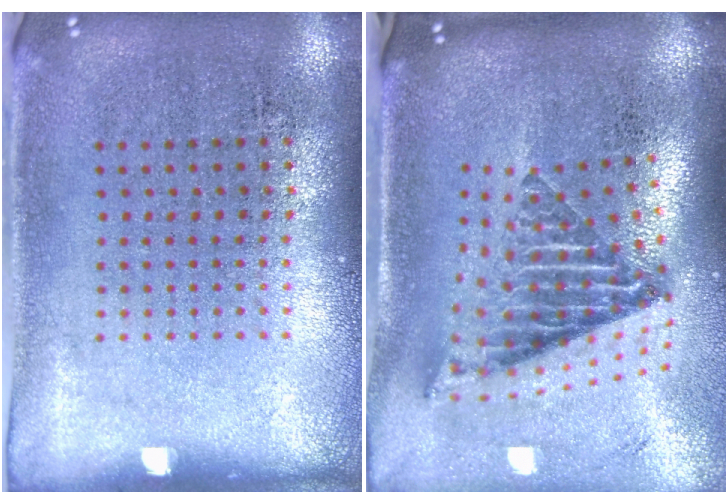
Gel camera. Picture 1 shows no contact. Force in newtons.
{"total": 2.7, "press": 1.8, "slide": 2.0}